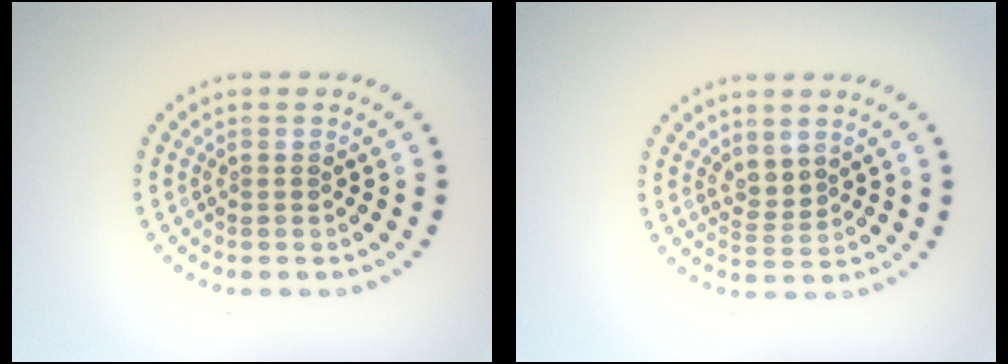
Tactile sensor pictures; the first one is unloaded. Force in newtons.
{"total": 1.5, "press": 1.2, "slide": 0.9}